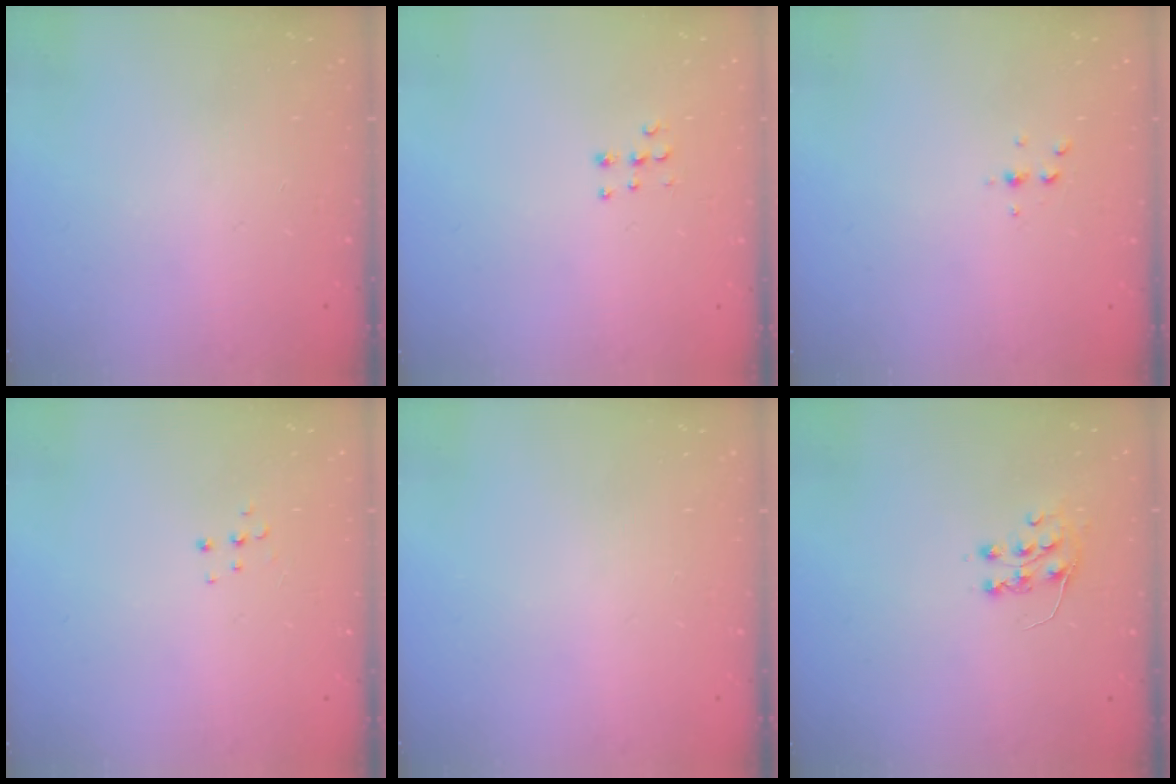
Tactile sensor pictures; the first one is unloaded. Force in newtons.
{"total": 5.2, "press": 5.2, "slide": 0.2}
{"total": 2.6, "press": 2.6, "slide": 0.3}
{"total": 4.7, "press": 4.7, "slide": 0.4}
{"total": 0.0}
{"total": 7.3, "press": 7.3, "slide": 0.5}